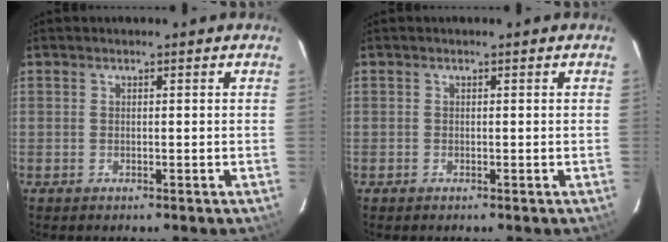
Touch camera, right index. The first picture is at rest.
{"total": 0.0}